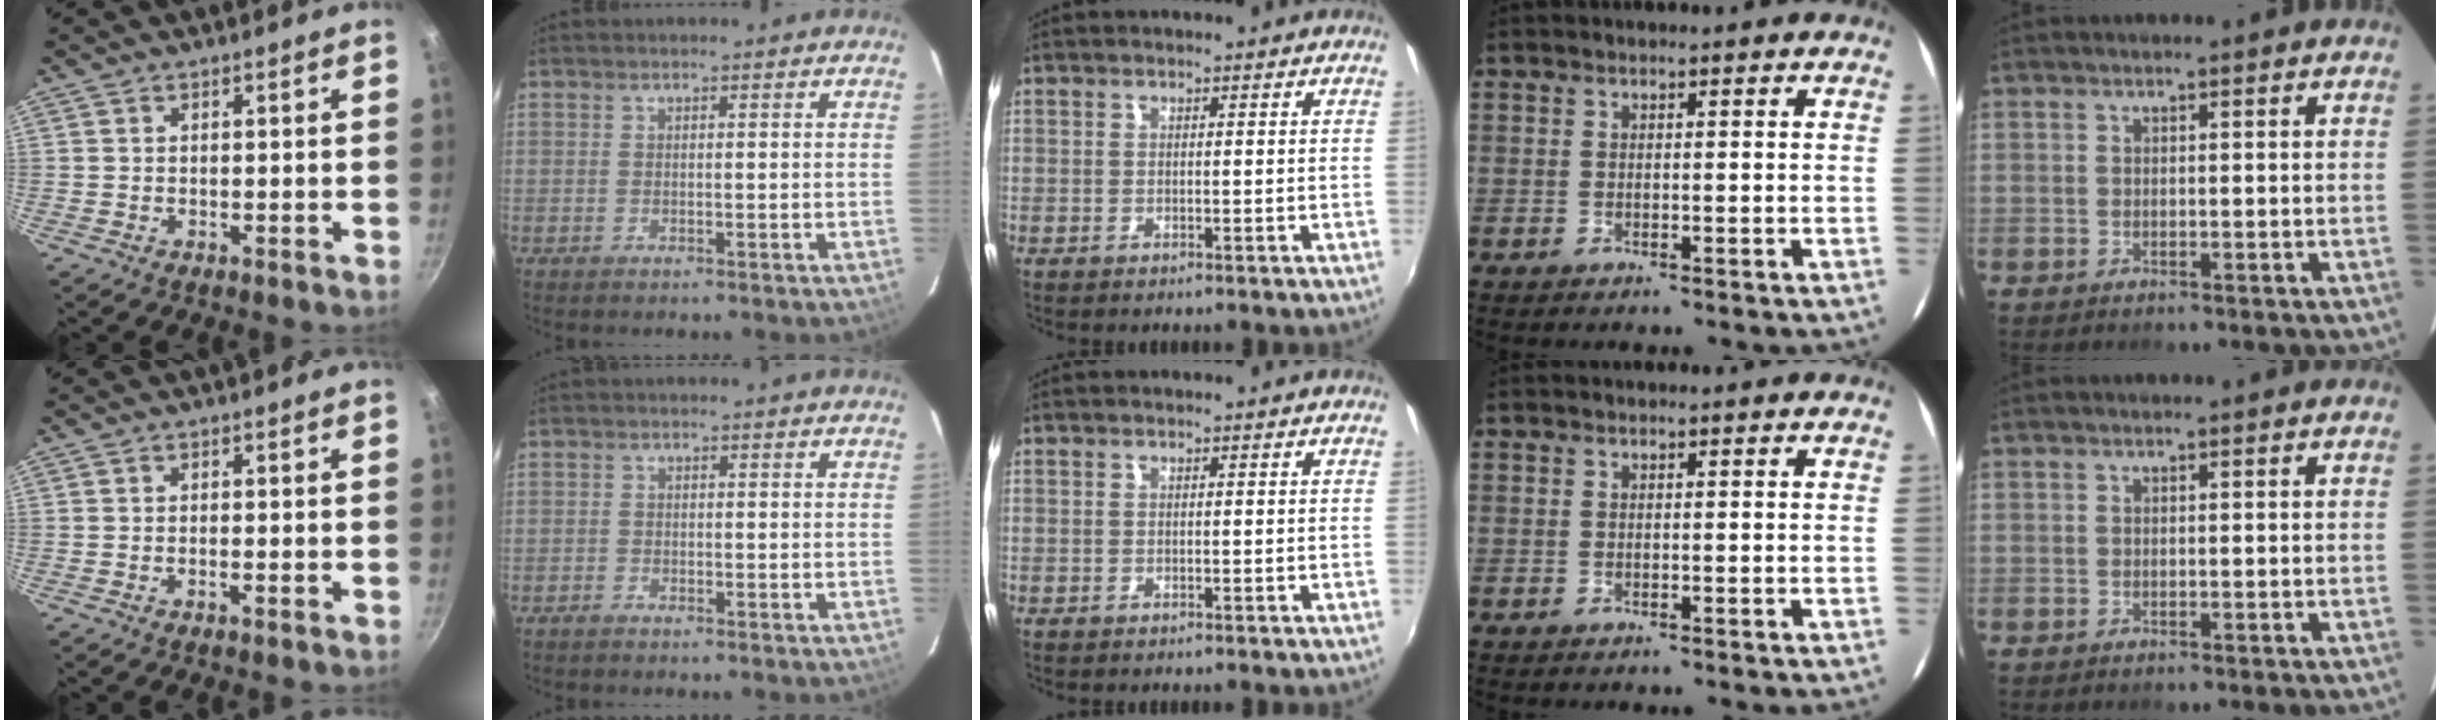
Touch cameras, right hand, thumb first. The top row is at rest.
{"thumb": {"total": 0.8, "force": [-0.5, 0.1, 0.6], "torque": [-0.020, 0.006, -0.011]}, "index": {"total": 1.0, "force": [-0.9, 0.3, 0.0], "torque": [-0.006, 0.003, -0.022]}}